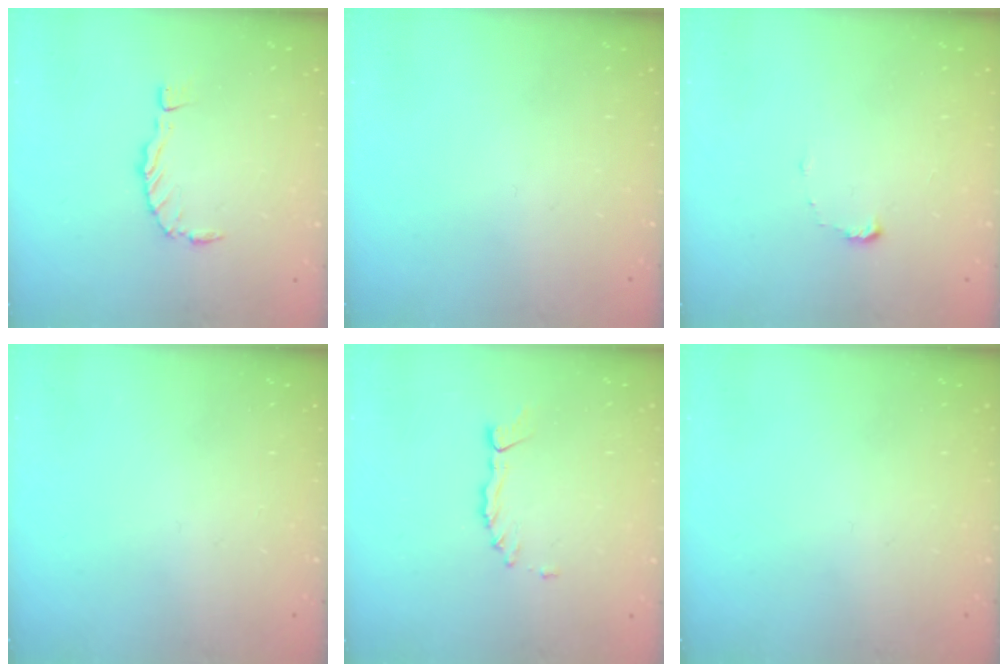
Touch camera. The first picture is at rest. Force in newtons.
{"total": 0.0}
{"total": 5.2, "press": 5.2, "slide": 0.4}
{"total": 0.0}
{"total": 1.7, "press": 1.6, "slide": 0.2}
{"total": 0.0}